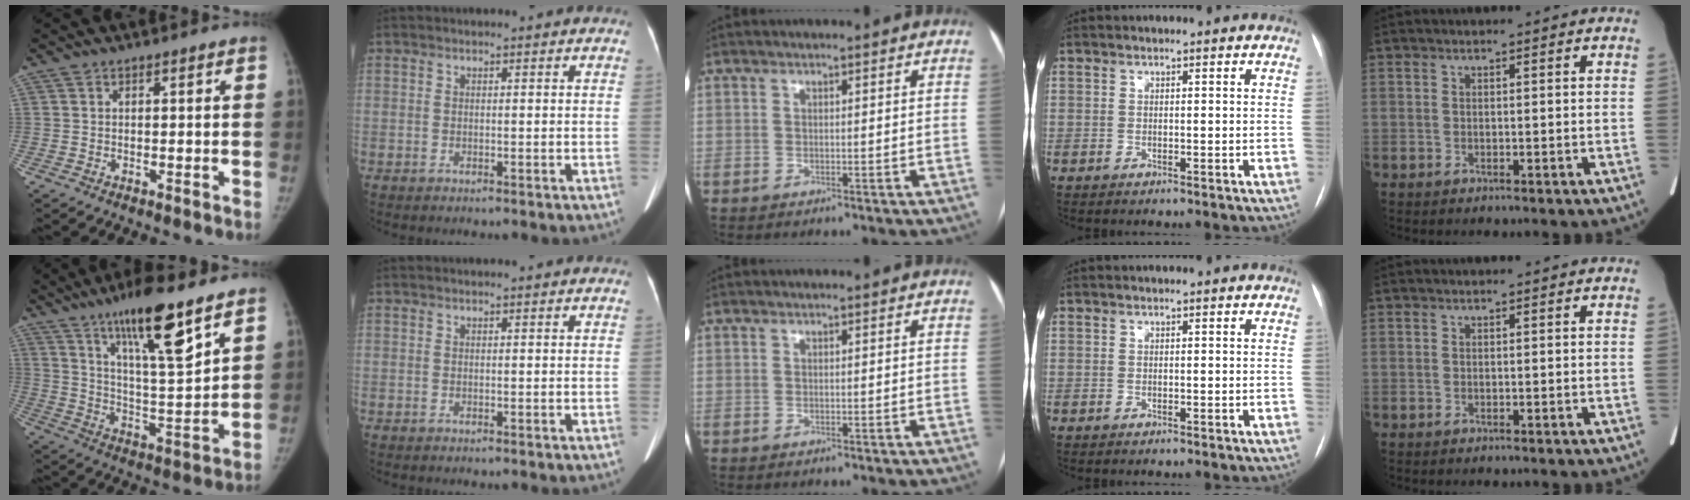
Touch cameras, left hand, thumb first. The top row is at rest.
{"thumb": {"total": 16.5, "force": [10.3, 3.0, 12.6], "torque": [-0.199, -0.059, 0.181]}}